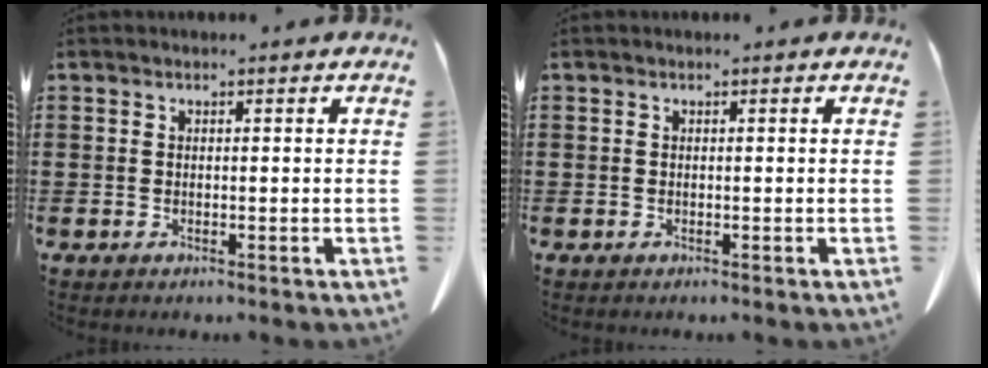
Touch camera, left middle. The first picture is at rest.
{"total": 0.0}